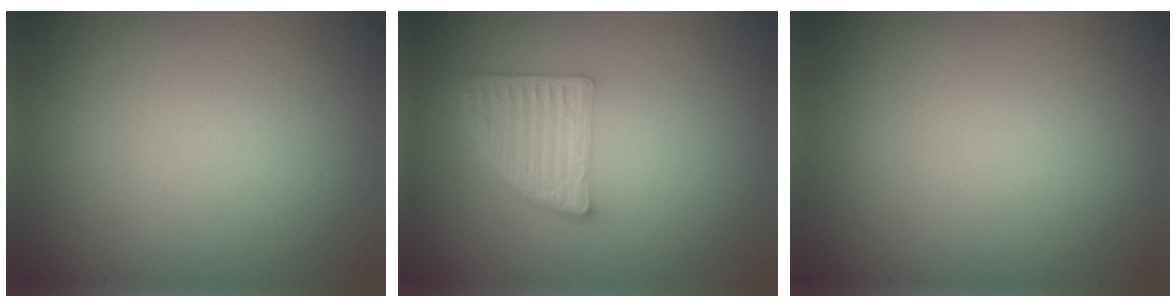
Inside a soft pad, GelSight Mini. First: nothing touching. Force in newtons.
{"total": 4.7, "press": 3.4, "slide": 3.3}
{"total": 0.0}